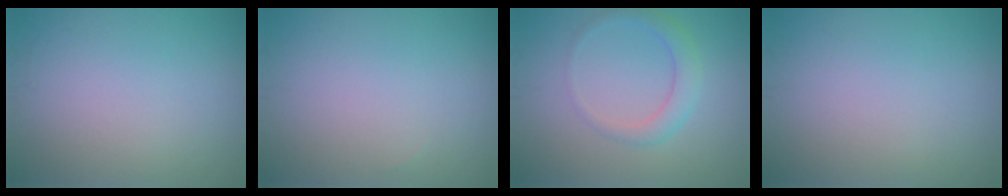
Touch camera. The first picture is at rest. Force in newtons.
{"total": 0.0}
{"total": 2.4, "press": 2.4, "slide": 0.1}
{"total": 0.0}